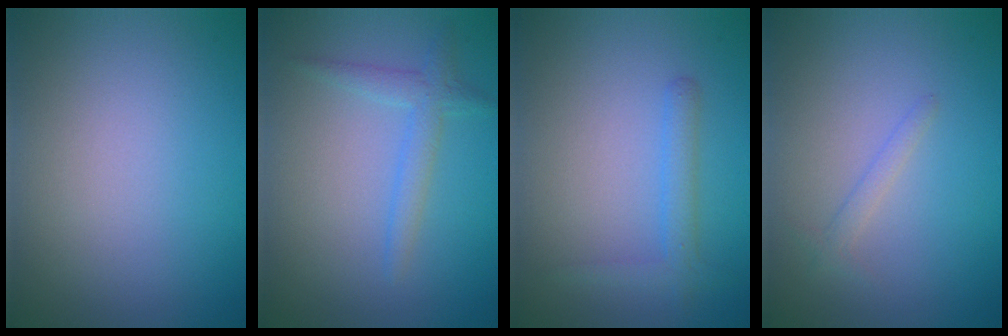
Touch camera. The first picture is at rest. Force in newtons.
{"total": 2.0, "press": 2.0, "slide": 0.1}
{"total": 1.9, "press": 1.9, "slide": 0.1}
{"total": 1.1, "press": 1.1, "slide": 0.1}